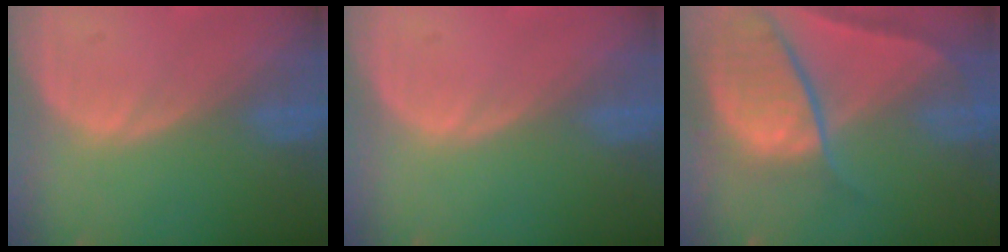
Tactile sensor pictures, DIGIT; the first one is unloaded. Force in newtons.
{"total": 0.0}
{"total": 10.6, "press": 8.9, "slide": 5.7}